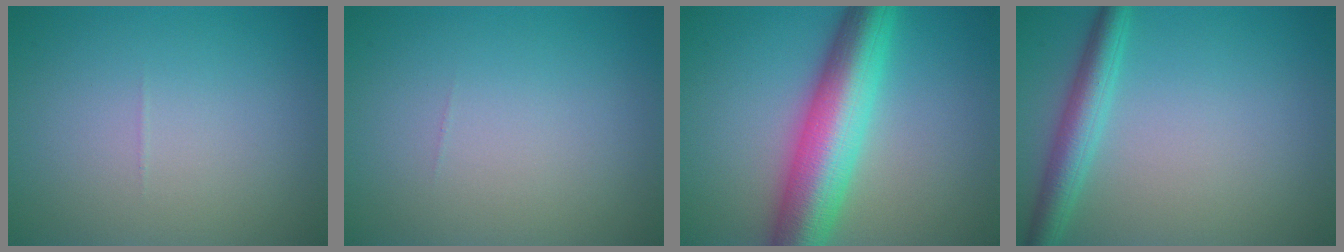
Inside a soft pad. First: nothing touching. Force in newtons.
{"total": 0.0}
{"total": 9.5, "press": 9.5, "slide": 0.2}
{"total": 3.5, "press": 3.5, "slide": 0.1}